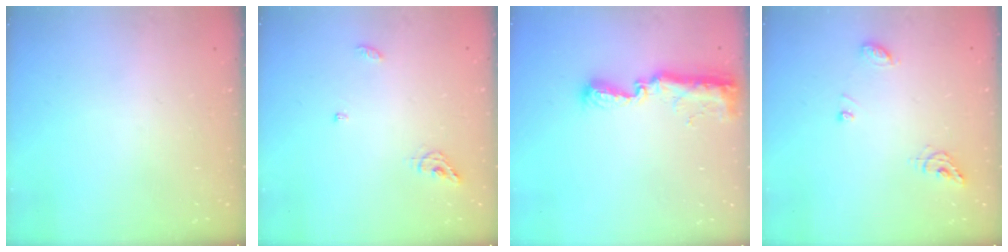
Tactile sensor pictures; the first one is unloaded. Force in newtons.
{"total": 7.0, "press": 6.9, "slide": 0.8}
{"total": 11.8, "press": 10.2, "slide": 5.9}
{"total": 7.7, "press": 7.7, "slide": 0.6}